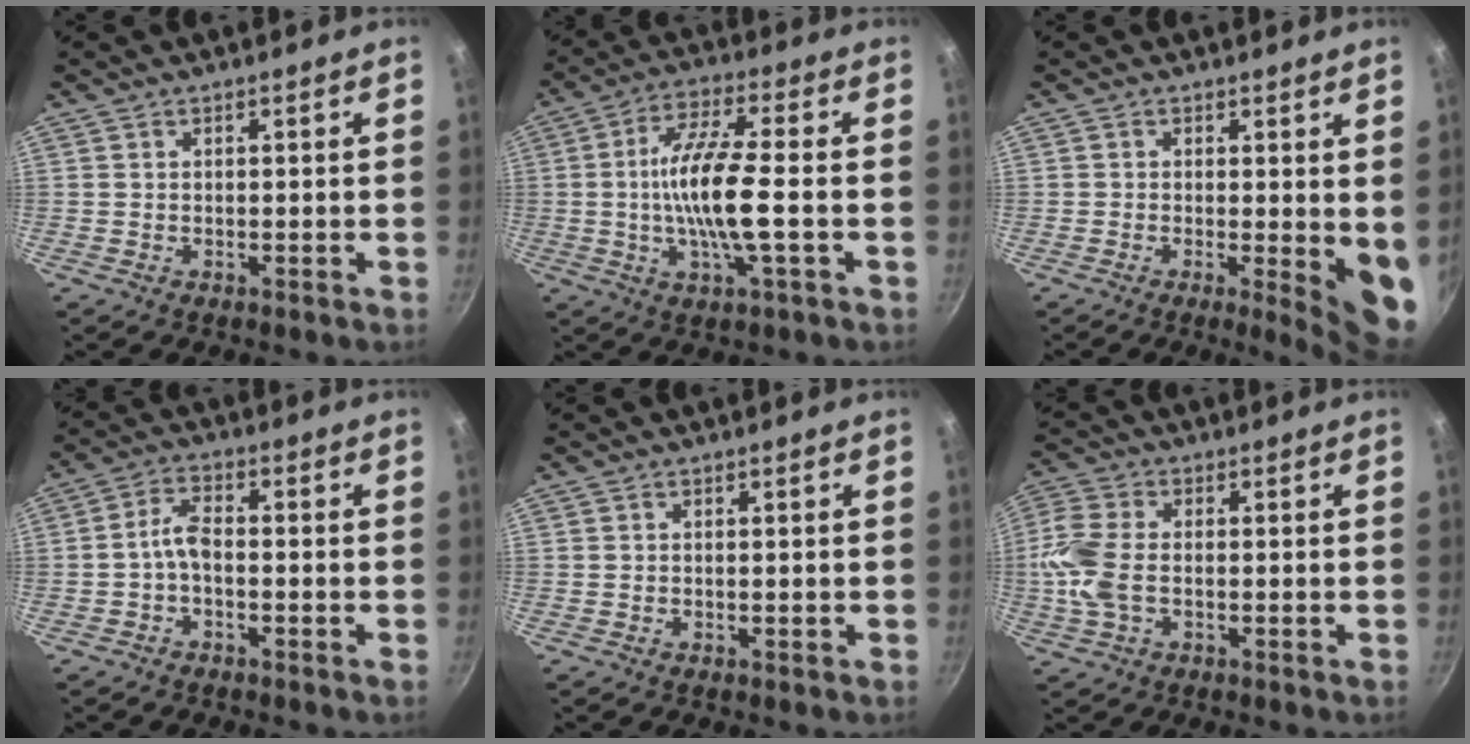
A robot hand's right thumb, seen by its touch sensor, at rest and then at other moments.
{"total": 12.6, "force": [-1.5, 2.7, 12.3], "torque": [-0.235, 0.018, -0.036]}
{"total": 7.6, "force": [-0.4, 2.4, 7.2], "torque": [-0.080, -0.017, -0.004]}
{"total": 4.2, "force": [-1.4, 2.1, 3.4], "torque": [-0.069, 0.024, -0.034]}
{"total": 0.0}
{"total": 8.8, "force": [-1.0, 5.2, 7.0], "torque": [-0.159, 0.012, -0.032]}